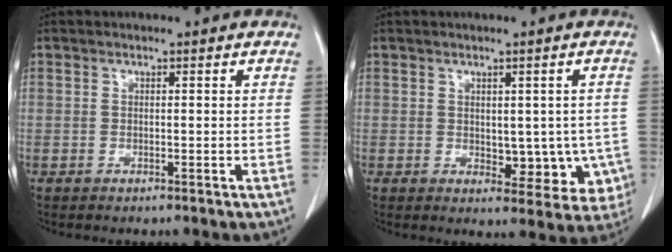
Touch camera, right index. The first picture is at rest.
{"total": 7.5, "force": [-1.0, 4.4, 6.0], "torque": [-0.049, 0.002, -0.001]}